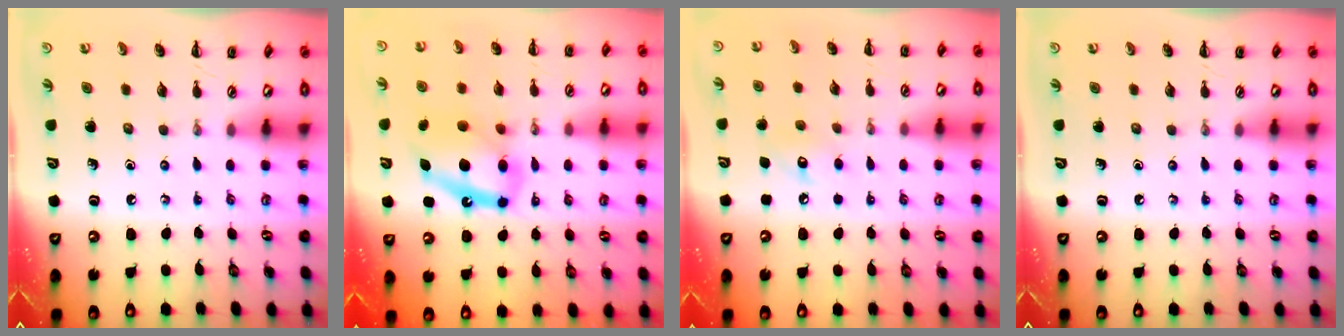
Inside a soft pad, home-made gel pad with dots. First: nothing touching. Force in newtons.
{"total": 12.9, "press": 12.4, "slide": 3.5}
{"total": 7.0, "press": 6.8, "slide": 1.6}
{"total": 0.0}